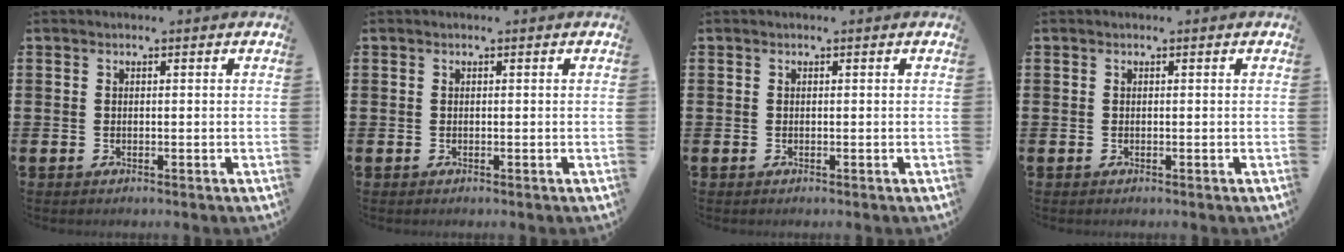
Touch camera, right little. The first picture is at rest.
{"total": 0.0}
{"total": 0.0}
{"total": 0.0}